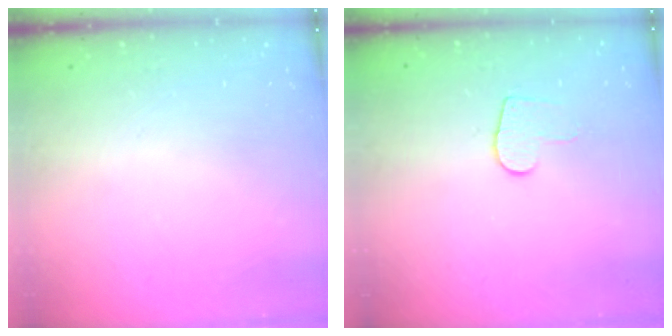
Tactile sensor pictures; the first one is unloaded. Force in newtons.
{"total": 6.4, "press": 6.4, "slide": 0.6}